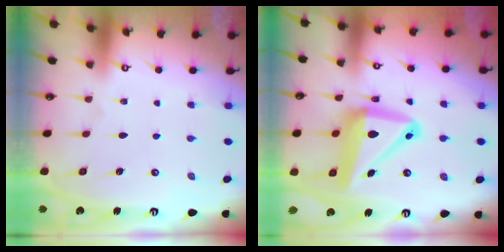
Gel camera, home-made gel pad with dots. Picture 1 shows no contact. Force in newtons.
{"total": 15.9, "press": 15.8, "slide": 2.3}